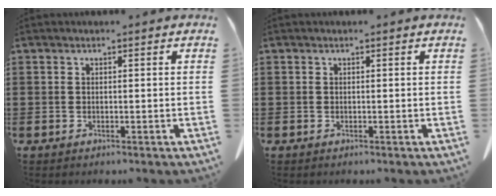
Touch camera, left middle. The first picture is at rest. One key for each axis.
{"total": 0.0}